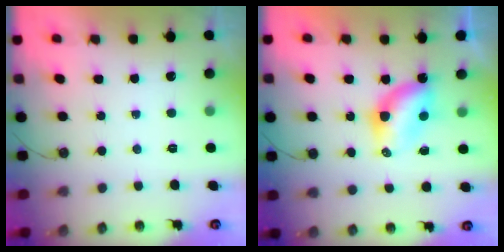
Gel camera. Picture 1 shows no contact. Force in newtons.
{"total": 6.4, "press": 6.4, "slide": 0.2}